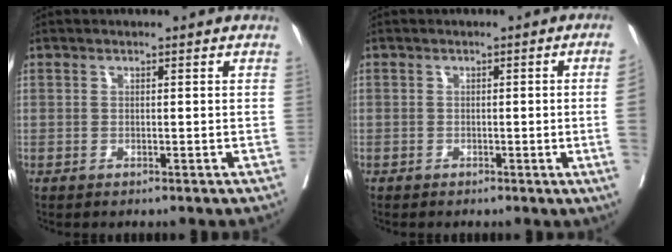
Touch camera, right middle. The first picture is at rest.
{"total": 3.5, "force": [-0.5, -1.1, 3.3], "torque": [-0.040, -0.007, -0.007]}